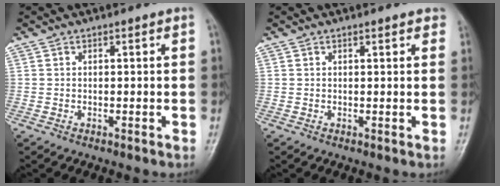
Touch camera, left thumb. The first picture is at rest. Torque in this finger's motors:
{"motor_torque": [-0.02, -0.05, -0.08, -0.09, 0.04]}